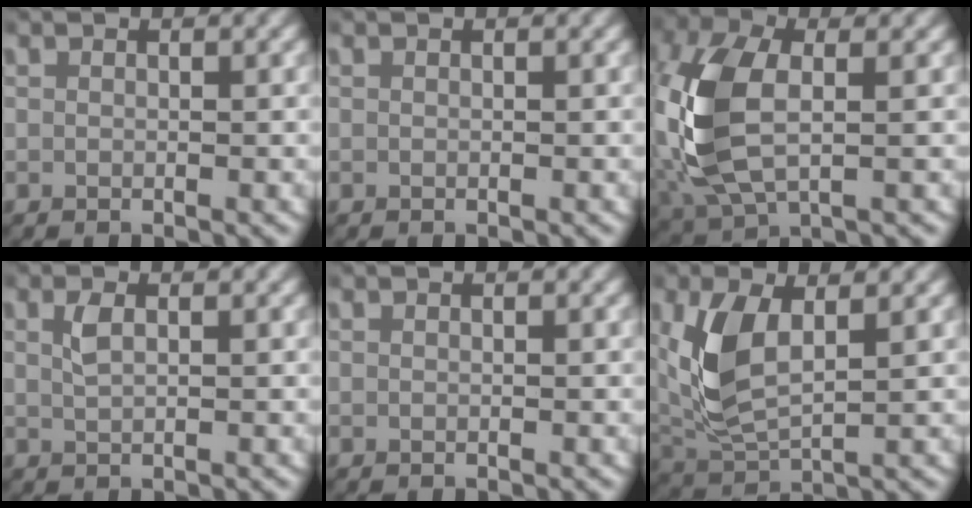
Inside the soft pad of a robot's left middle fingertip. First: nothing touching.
{"total": 0.0}
{"total": 8.9, "force": [0.6, 5.4, 7.0], "torque": [-0.192, -0.014, 0.025]}
{"total": 1.3, "force": [0.5, 0.5, 1.1], "torque": [-0.029, 0.000, 0.011]}
{"total": 0.0}
{"total": 5.5, "force": [1.5, 3.0, 4.3], "torque": [-0.115, -0.003, 0.033]}